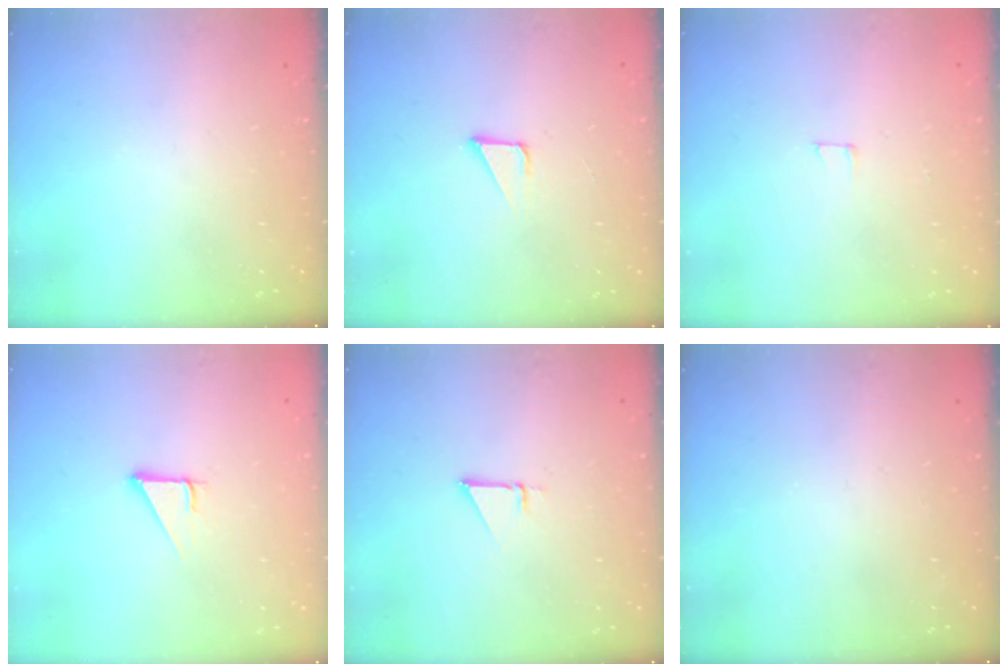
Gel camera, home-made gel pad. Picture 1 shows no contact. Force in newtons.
{"total": 2.2, "press": 2.2, "slide": 0.2}
{"total": 2.5, "press": 2.5, "slide": 0.2}
{"total": 3.0, "press": 3.0, "slide": 0.2}
{"total": 1.4, "press": 1.4, "slide": 0.0}
{"total": 0.0}